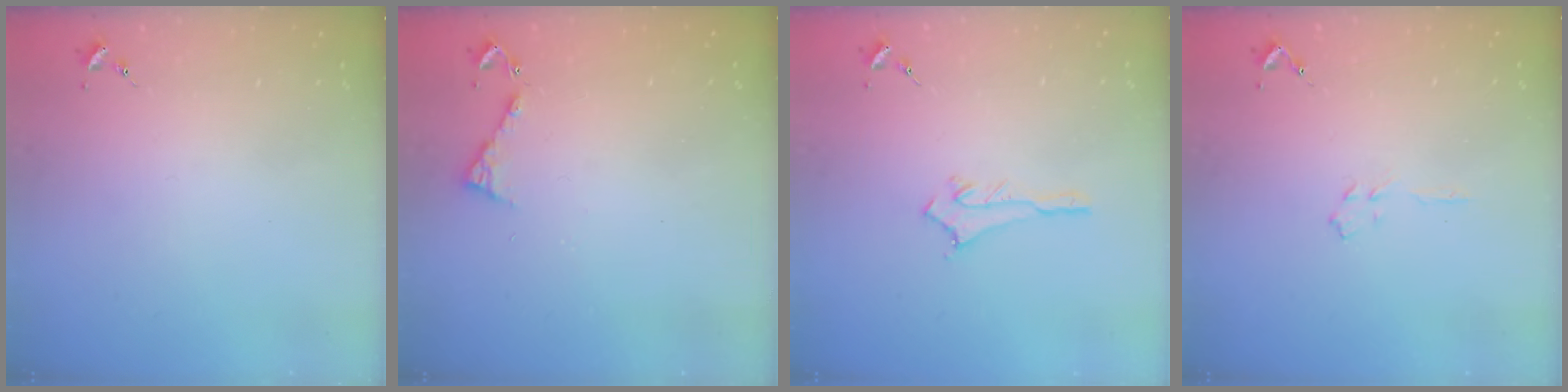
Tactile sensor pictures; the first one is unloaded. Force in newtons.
{"total": 4.9, "press": 4.8, "slide": 0.5}
{"total": 2.9, "press": 2.9, "slide": 0.3}
{"total": 3.2, "press": 3.1, "slide": 0.4}